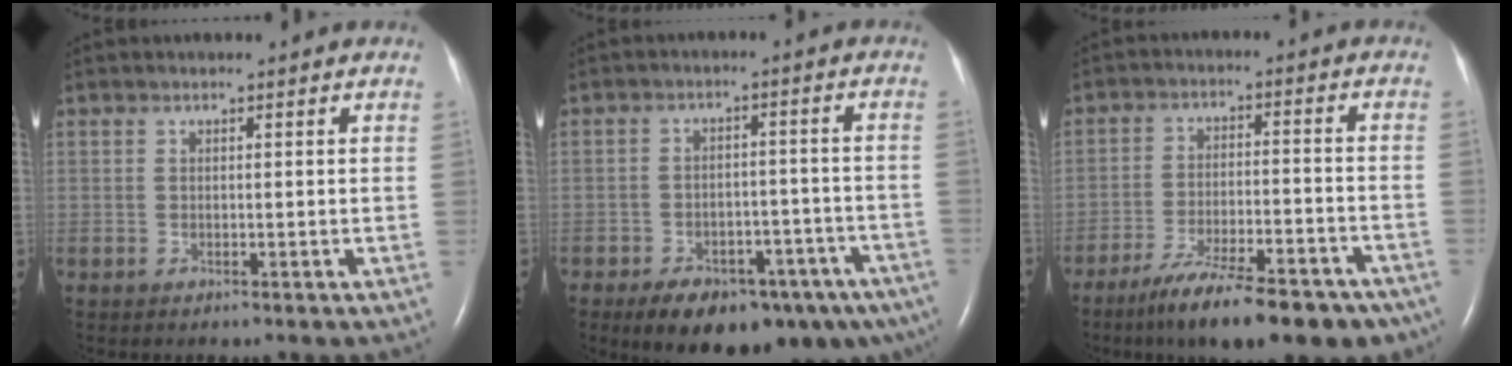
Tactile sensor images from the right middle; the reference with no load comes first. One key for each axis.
{"total": 16.8, "fx": -11.4, "fy": 7.3, "fz": 10.0, "tx": -0.113, "ty": 0.012, "tz": -0.152}
{"total": 17.7, "fx": -13.5, "fy": 4.3, "fz": 10.5, "tx": -0.123, "ty": 0.000, "tz": -0.204}